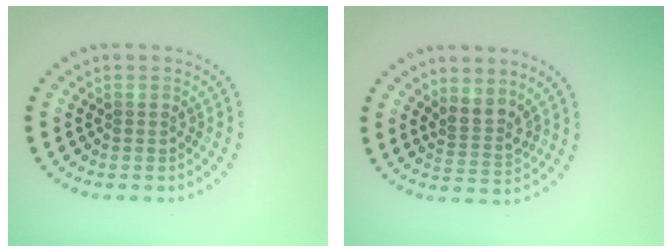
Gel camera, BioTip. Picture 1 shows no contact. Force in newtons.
{"total": 2.4, "press": 1.8, "slide": 1.7}